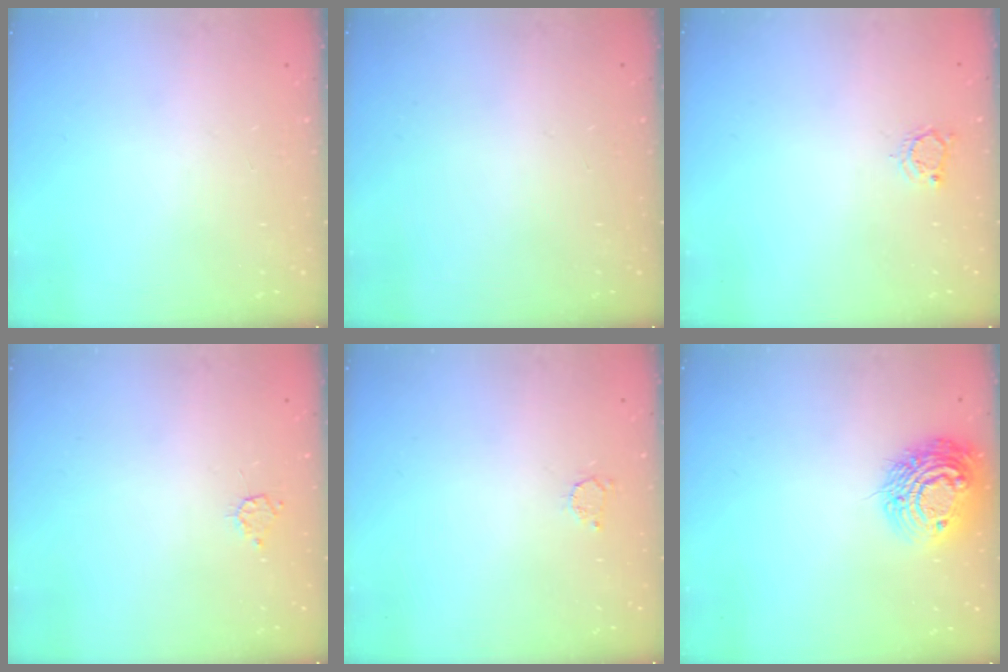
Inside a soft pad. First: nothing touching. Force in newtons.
{"total": 0.0}
{"total": 3.6, "press": 3.5, "slide": 0.4}
{"total": 3.3, "press": 3.2, "slide": 0.3}
{"total": 2.4, "press": 2.4, "slide": 0.4}
{"total": 13.9, "press": 13.8, "slide": 1.3}